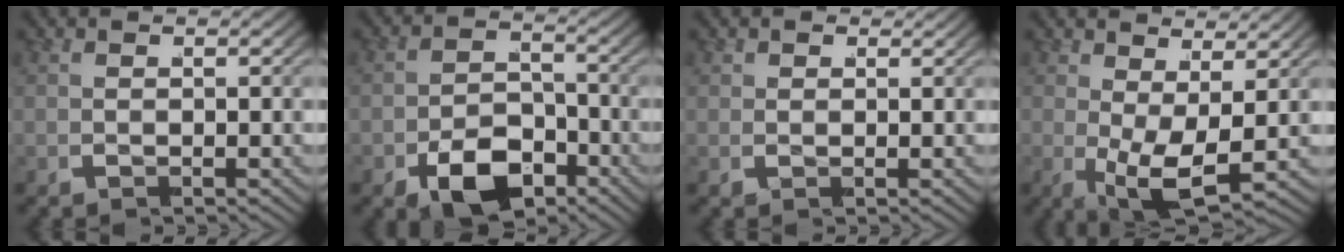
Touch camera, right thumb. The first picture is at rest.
{"total": 5.9, "force": [-3.7, 3.7, 2.9], "torque": [-0.035, -0.024, -0.062]}
{"total": 0.9, "force": [0.8, 0.4, -0.1], "torque": [0.003, -0.003, 0.014]}
{"total": 4.7, "force": [0.0, 2.4, 4.1], "torque": [-0.077, -0.024, 0.003]}